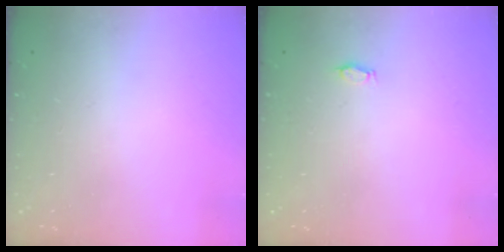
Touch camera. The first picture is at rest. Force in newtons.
{"total": 2.7, "press": 2.4, "slide": 1.1}